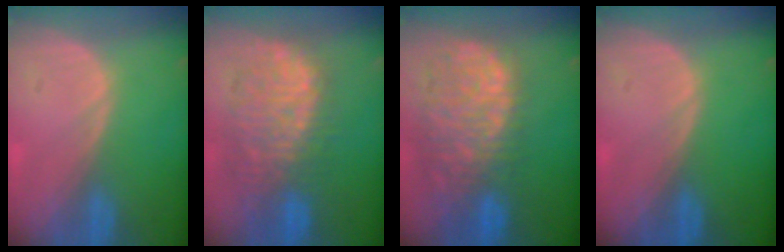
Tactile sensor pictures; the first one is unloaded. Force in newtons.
{"total": 10.4, "press": 9.8, "slide": 3.5}
{"total": 12.9, "press": 10.6, "slide": 7.2}
{"total": 0.0}